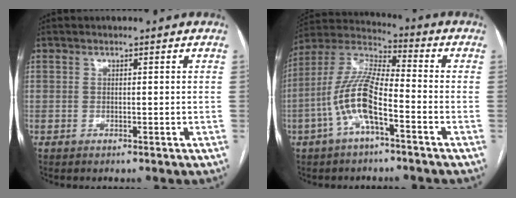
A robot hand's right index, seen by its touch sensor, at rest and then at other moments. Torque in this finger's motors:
{"motor_torque": [1.82, -0.32, 1.05, 0.16]}